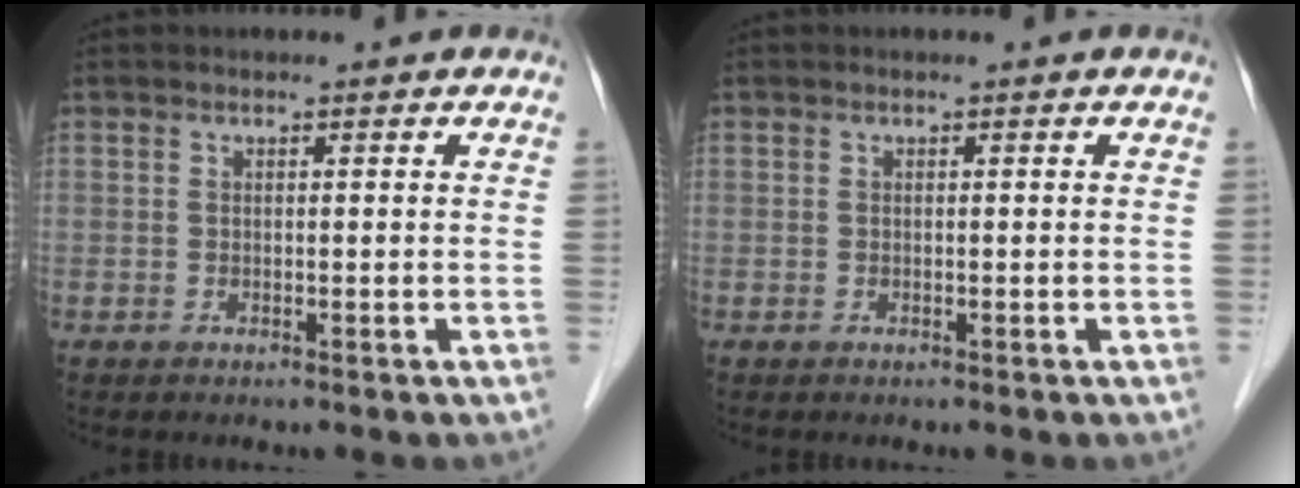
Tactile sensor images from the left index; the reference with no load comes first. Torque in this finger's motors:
{"motor_torque": [0.00, 0.00, 0.00, 0.00]}